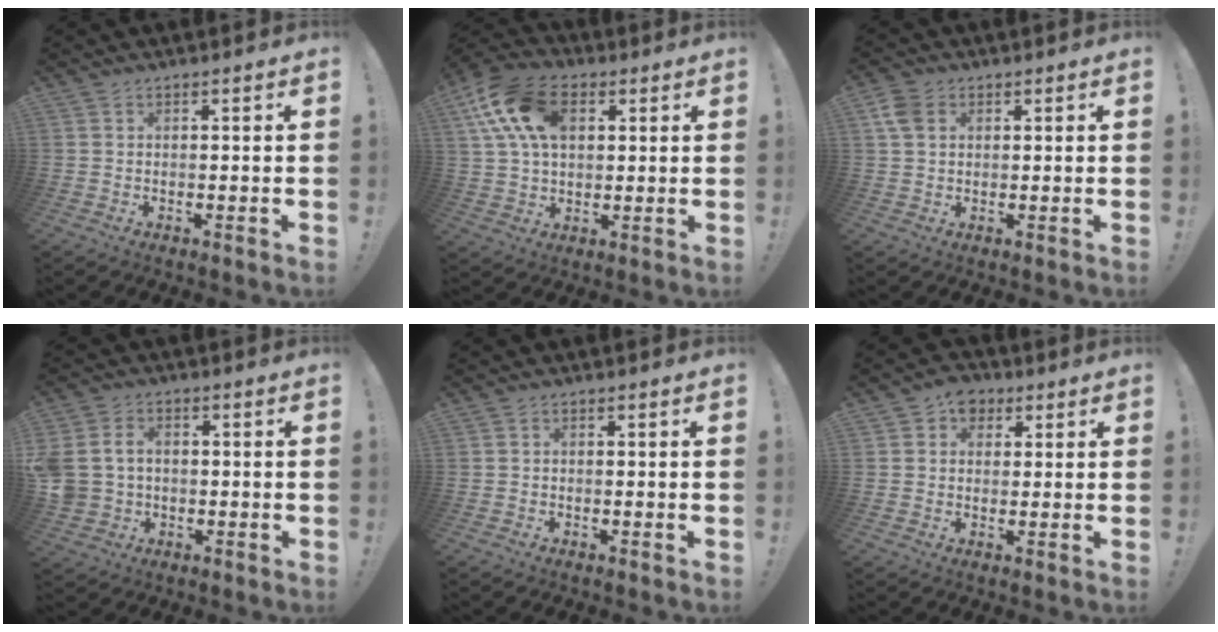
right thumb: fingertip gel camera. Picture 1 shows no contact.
{"total": 17.7, "force": [6.4, 11.6, 11.8], "torque": [-0.210, -0.005, 0.122]}
{"total": 6.1, "force": [2.0, 4.4, 3.7], "torque": [-0.069, 0.004, 0.040]}
{"total": 8.1, "force": [0.7, 6.7, 4.6], "torque": [-0.102, 0.006, 0.020]}
{"total": 0.5, "force": [-0.5, 0.1, 0.2], "torque": [-0.010, 0.002, -0.007]}
{"total": 5.6, "force": [1.9, 4.8, 2.1], "torque": [-0.024, -0.003, 0.035]}